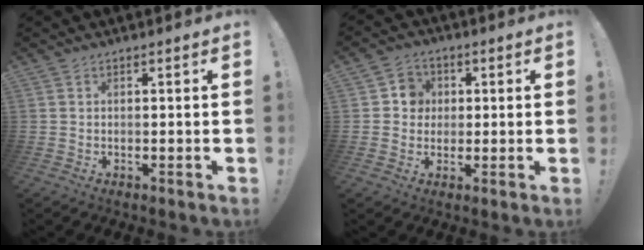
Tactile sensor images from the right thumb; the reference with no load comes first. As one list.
[{"total": 6.6, "force": [1.0, 6.3, 1.9], "torque": [-0.031, 0.005, 0.021]}]